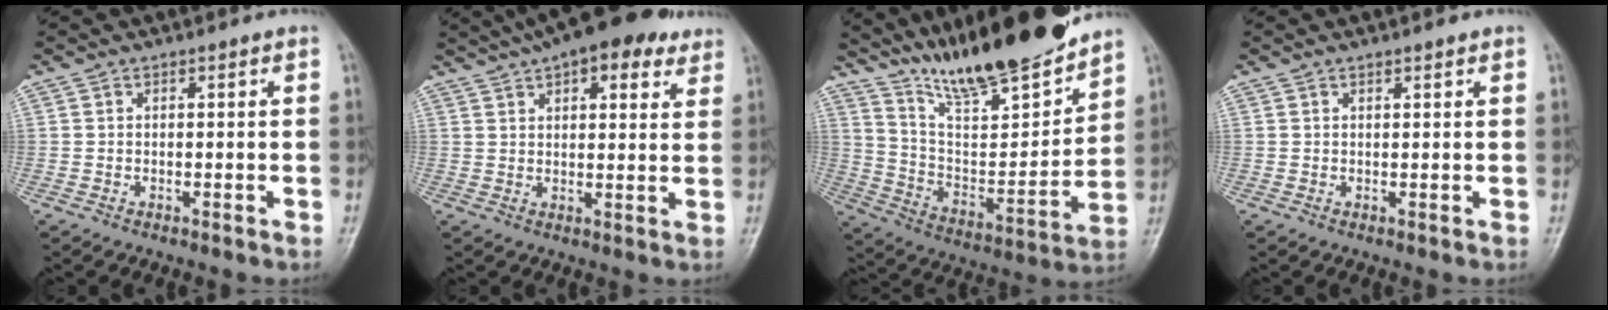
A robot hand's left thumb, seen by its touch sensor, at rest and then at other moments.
{"total": 16.3, "force": [10.8, 6.5, 10.4], "torque": [-0.132, 0.004, 0.151]}
{"total": 20.5, "force": [17.4, 3.7, 10.1], "torque": [-0.131, -0.103, 0.305]}
{"total": 0.9, "force": [0.7, 0.2, 0.5], "torque": [-0.007, -0.003, 0.011]}